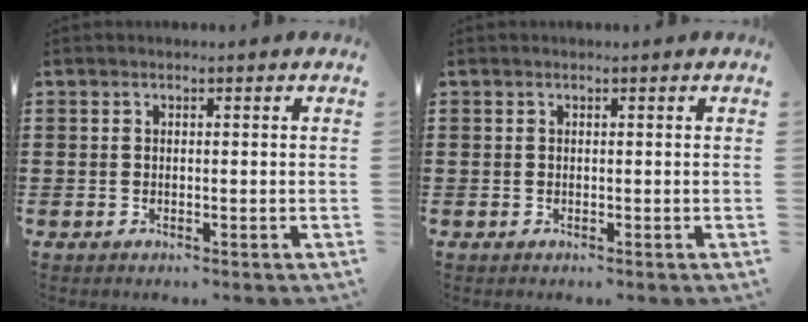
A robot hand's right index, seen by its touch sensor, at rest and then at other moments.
{"total": 0.0}